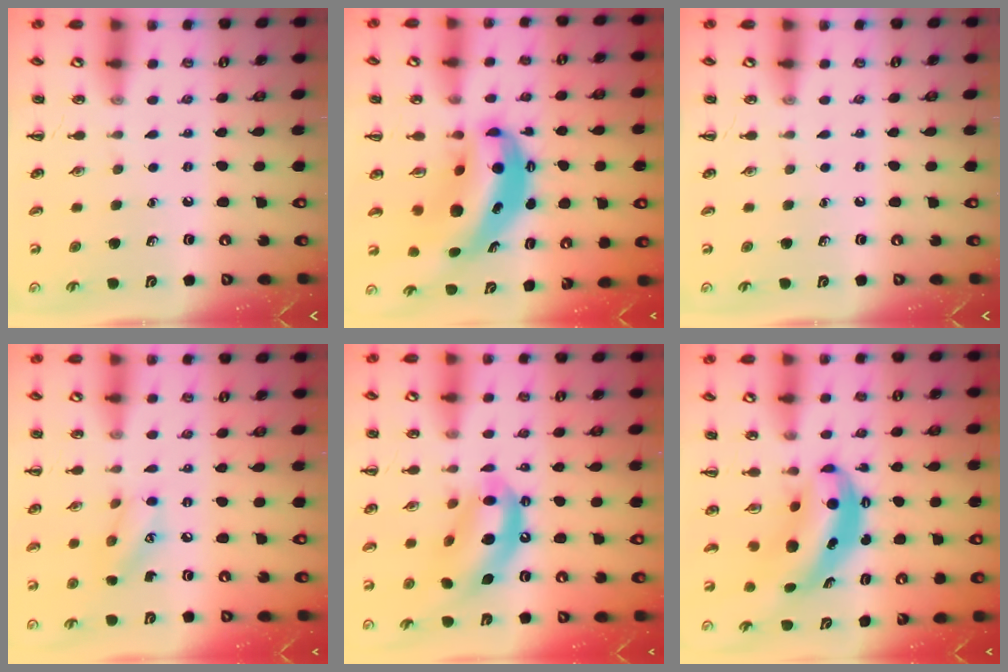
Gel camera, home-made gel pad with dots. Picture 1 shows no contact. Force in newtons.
{"total": 10.2, "press": 10.0, "slide": 2.2}
{"total": 0.0}
{"total": 9.5, "press": 9.4, "slide": 1.5}
{"total": 12.8, "press": 12.4, "slide": 3.4}
{"total": 8.0, "press": 7.8, "slide": 1.7}